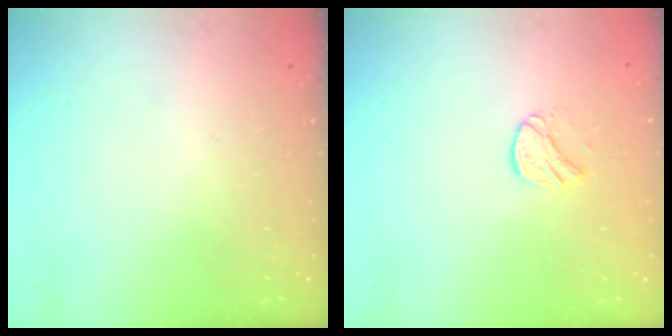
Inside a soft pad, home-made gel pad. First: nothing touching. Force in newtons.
{"total": 7.2, "press": 7.1, "slide": 0.5}